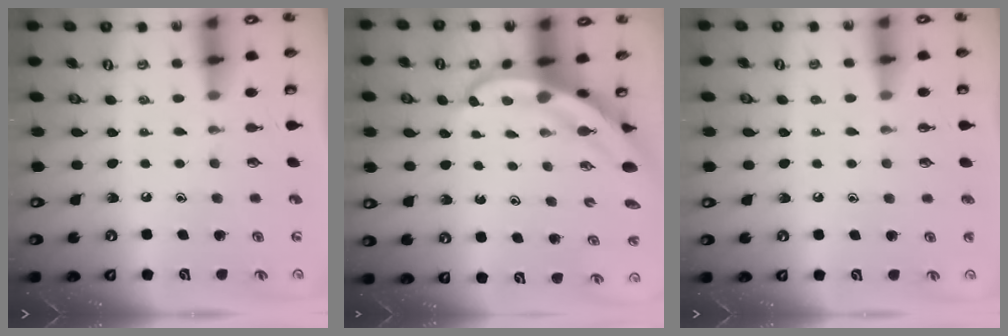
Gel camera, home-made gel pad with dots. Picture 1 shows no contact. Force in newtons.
{"total": 6.0, "press": 6.0, "slide": 0.2}
{"total": 0.7, "press": 0.7, "slide": 0.0}